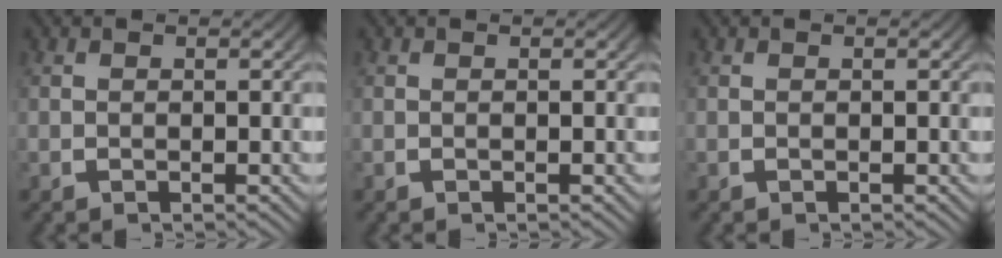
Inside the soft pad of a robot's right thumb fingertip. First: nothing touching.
{"total": 0.0}
{"total": 0.0}